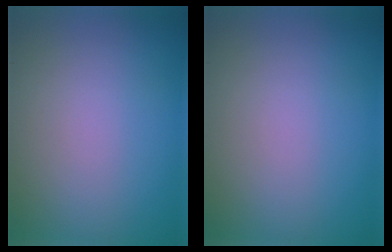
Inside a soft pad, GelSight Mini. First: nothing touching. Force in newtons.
{"total": 0.0}